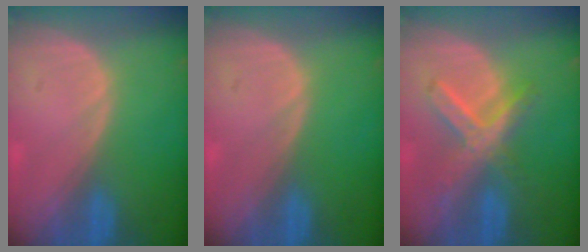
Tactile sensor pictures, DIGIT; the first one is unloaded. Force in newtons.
{"total": 0.0}
{"total": 7.2, "press": 6.4, "slide": 3.5}